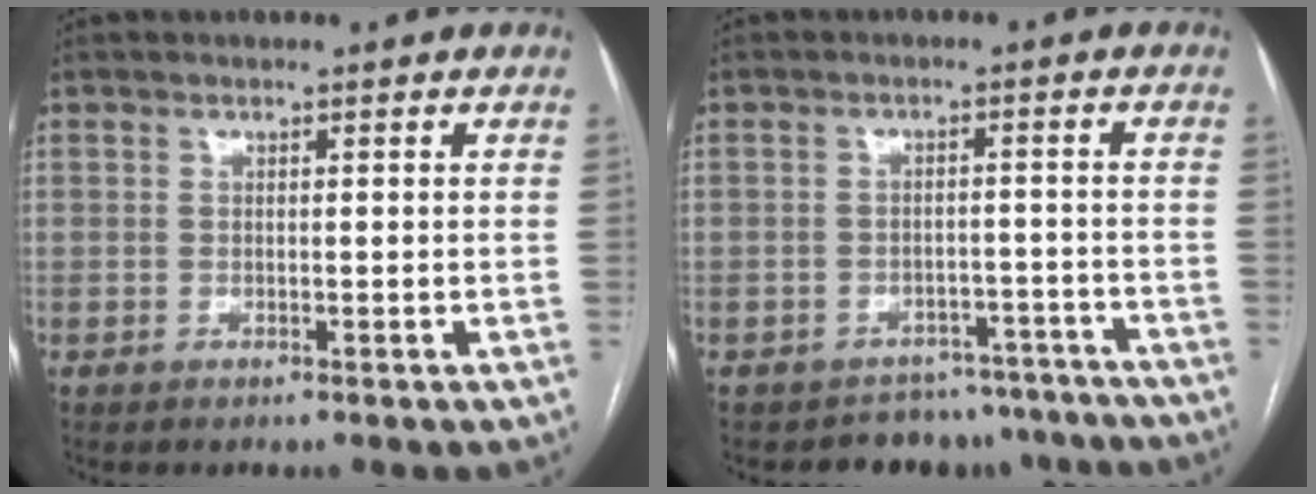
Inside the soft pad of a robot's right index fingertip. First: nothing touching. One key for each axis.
{"total": 9.2, "fx": -8.1, "fy": 4.3, "fz": -0.3, "tx": 0.025, "ty": 0.033, "tz": -0.089}